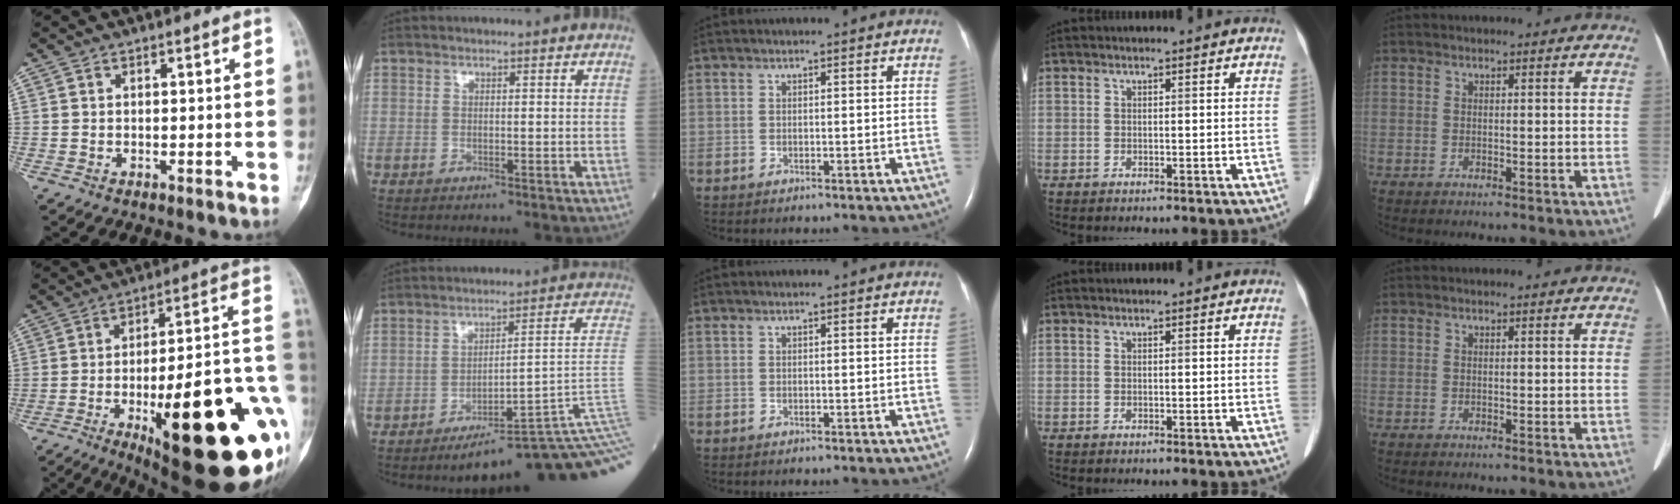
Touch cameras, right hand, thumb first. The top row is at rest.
{"thumb": {"total": 35.4, "force": [-10.3, 10.6, 32.2], "torque": [-0.366, 0.025, -0.140]}, "index": {"total": 17.2, "force": [-9.9, -1.8, 14.0], "torque": [-0.091, 0.056, -0.138]}}